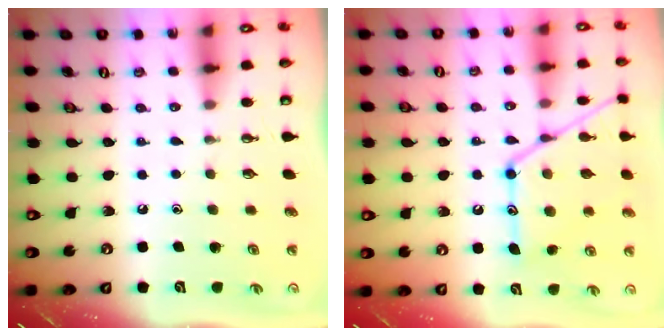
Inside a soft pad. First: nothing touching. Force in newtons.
{"total": 17.9, "press": 17.8, "slide": 1.4}